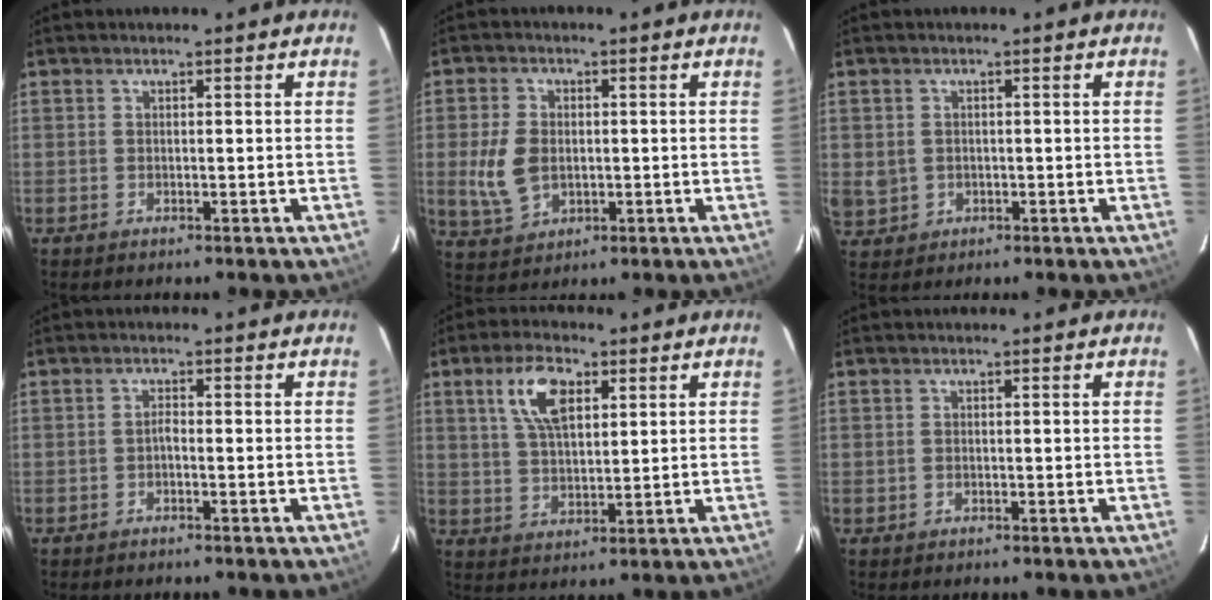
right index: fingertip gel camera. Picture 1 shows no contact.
{"total": 8.2, "force": [-0.6, 5.9, 5.7], "torque": [-0.127, 0.001, -0.001]}
{"total": 5.7, "force": [-0.3, 5.3, 1.9], "torque": [-0.052, 0.003, 0.008]}
{"total": 1.0, "force": [-0.6, 0.3, 0.7], "torque": [-0.013, 0.006, -0.014]}
{"total": 9.0, "force": [3.8, 4.1, 7.0], "torque": [-0.132, 0.015, 0.075]}
{"total": 0.5, "force": [-0.1, 0.5, 0.1], "torque": [0.000, 0.001, -0.001]}